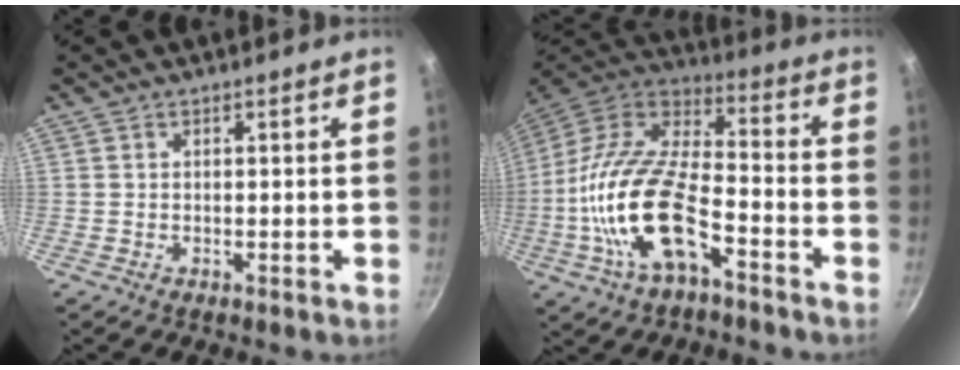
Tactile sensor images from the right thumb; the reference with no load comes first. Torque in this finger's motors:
{"motor_torque": [0.44, 1.49, 2.33, -0.44, 0.72]}